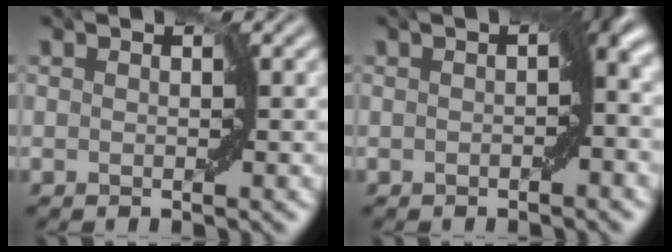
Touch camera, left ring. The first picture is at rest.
{"total": 4.5, "force": [-0.5, 2.1, 4.0], "torque": [-0.051, 0.004, -0.014]}